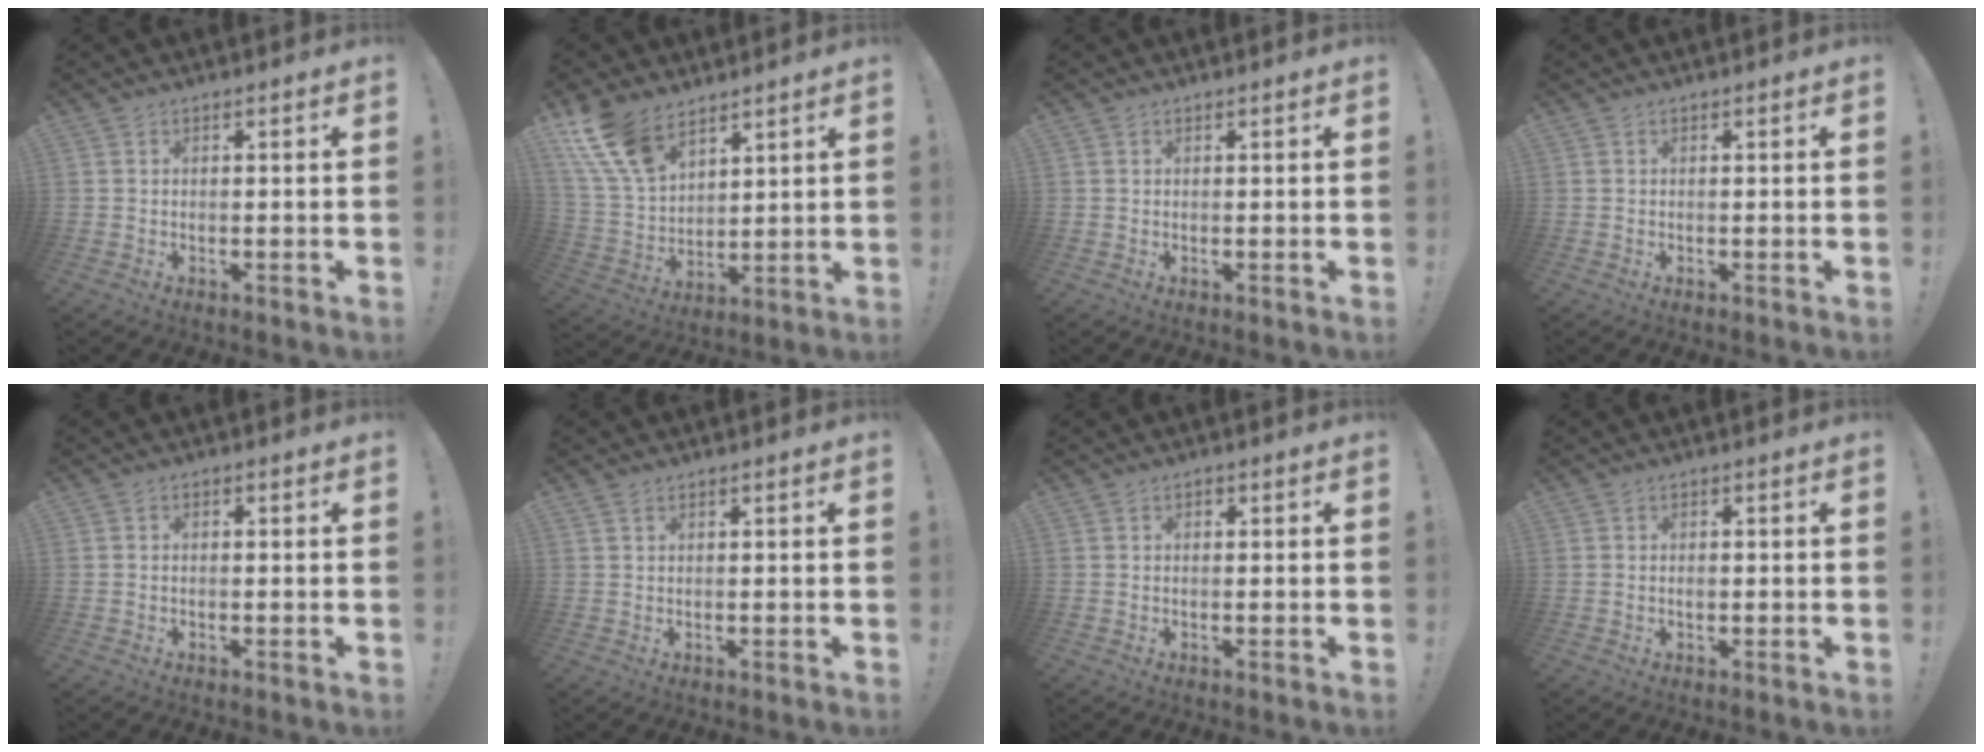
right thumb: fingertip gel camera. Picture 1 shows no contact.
{"total": 14.2, "force": [9.7, 7.5, 7.2], "torque": [-0.173, -0.051, 0.188]}
{"total": 0.0}
{"total": 0.0}
{"total": 1.0, "force": [-0.7, 0.4, 0.5], "torque": [-0.013, 0.006, -0.012]}
{"total": 0.9, "force": [0.7, 0.4, 0.4], "torque": [-0.004, -0.002, 0.012]}
{"total": 0.7, "force": [-0.3, 0.6, 0.2], "torque": [0.001, 0.000, -0.006]}
{"total": 0.9, "force": [-0.1, 0.7, 0.6], "torque": [-0.005, 0.000, -0.004]}